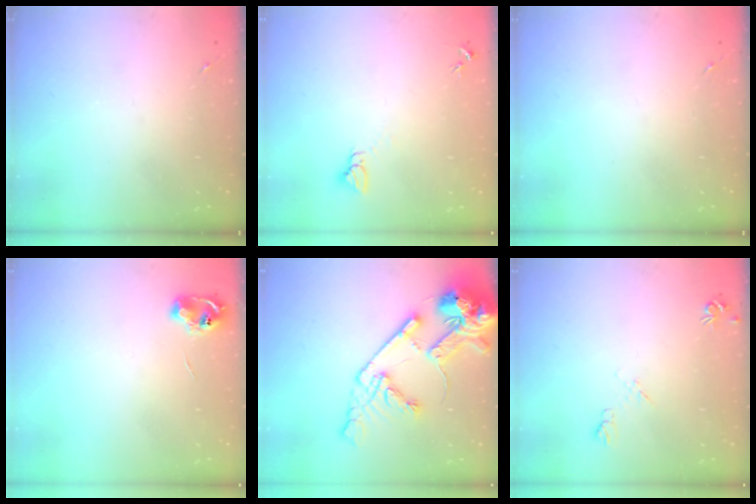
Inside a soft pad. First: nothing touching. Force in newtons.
{"total": 3.0, "press": 3.0, "slide": 0.1}
{"total": 0.0}
{"total": 6.0, "press": 6.0, "slide": 0.7}
{"total": 19.0, "press": 18.8, "slide": 2.9}
{"total": 5.3, "press": 5.2, "slide": 0.9}